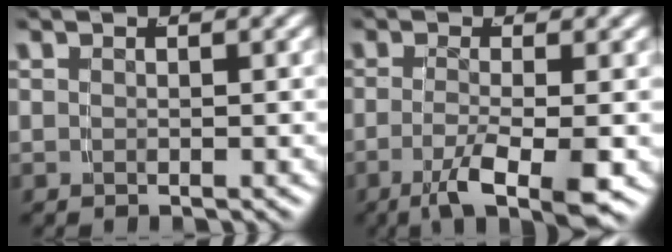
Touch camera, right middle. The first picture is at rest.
{"total": 6.4, "force": [-4.3, 0.9, 4.6], "torque": [-0.082, -0.037, -0.052]}